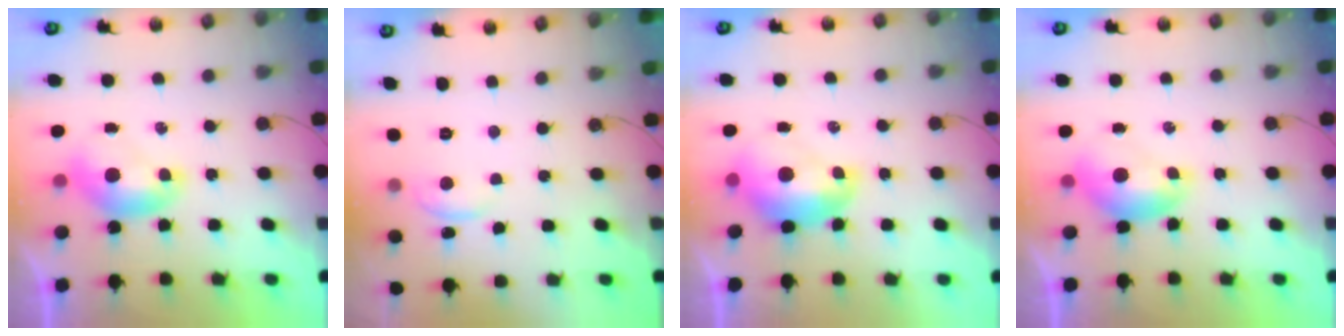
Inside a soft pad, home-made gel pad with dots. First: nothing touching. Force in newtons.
{"total": 0.6, "press": 0.1, "slide": 0.6}
{"total": 2.8, "press": 2.7, "slide": 0.7}
{"total": 0.0}